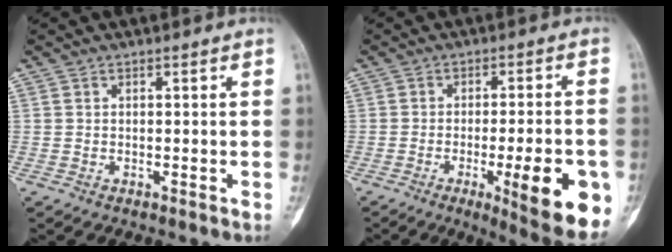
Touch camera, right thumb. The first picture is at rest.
{"total": 15.6, "force": [-5.2, 3.6, 14.2], "torque": [-0.160, 0.001, -0.061]}